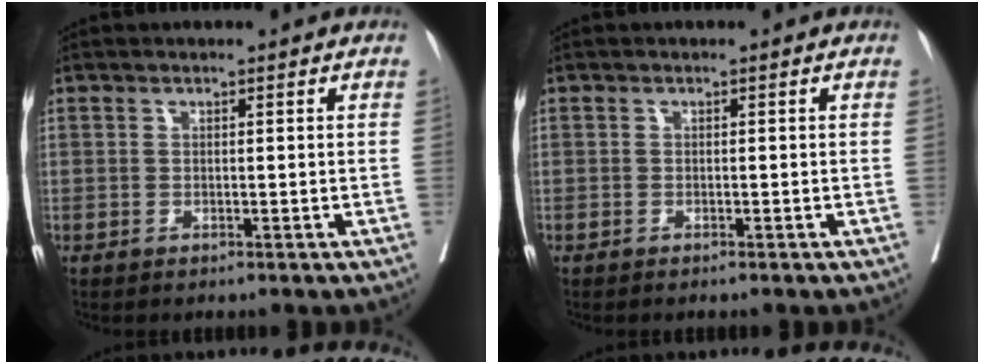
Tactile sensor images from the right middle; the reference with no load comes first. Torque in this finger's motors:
{"motor_torque": [0.31, -0.27, 0.04, 0.01]}